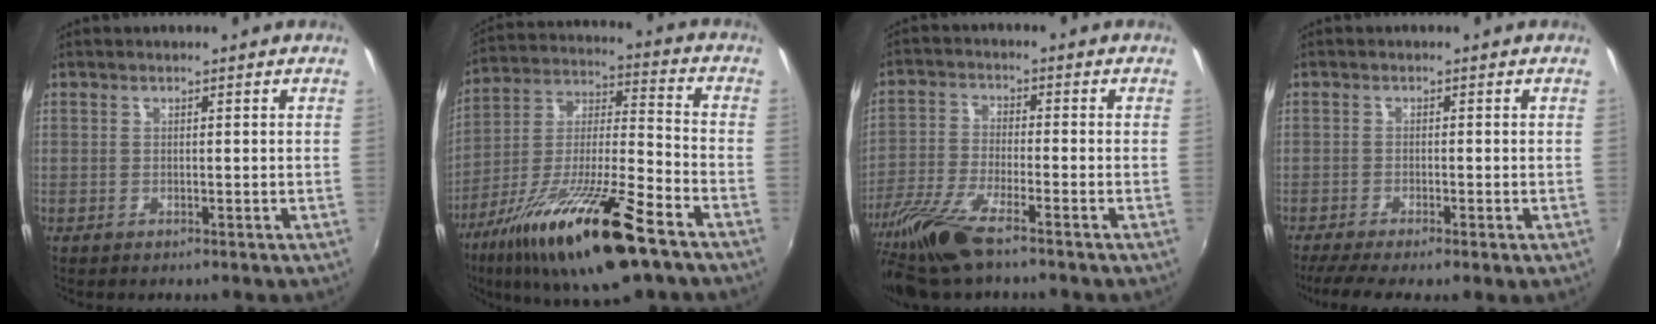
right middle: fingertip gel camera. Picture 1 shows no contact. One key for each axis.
{"total": 22.5, "fx": -13.4, "fy": 4.2, "fz": 17.5, "tx": -0.316, "ty": -0.033, "tz": -0.239}
{"total": 12.0, "fx": -9.1, "fy": 1.6, "fz": 7.7, "tx": -0.174, "ty": -0.033, "tz": -0.179}
{"total": 5.6, "fx": -3.7, "fy": 0.2, "fz": 4.2, "tx": -0.085, "ty": -0.020, "tz": -0.062}